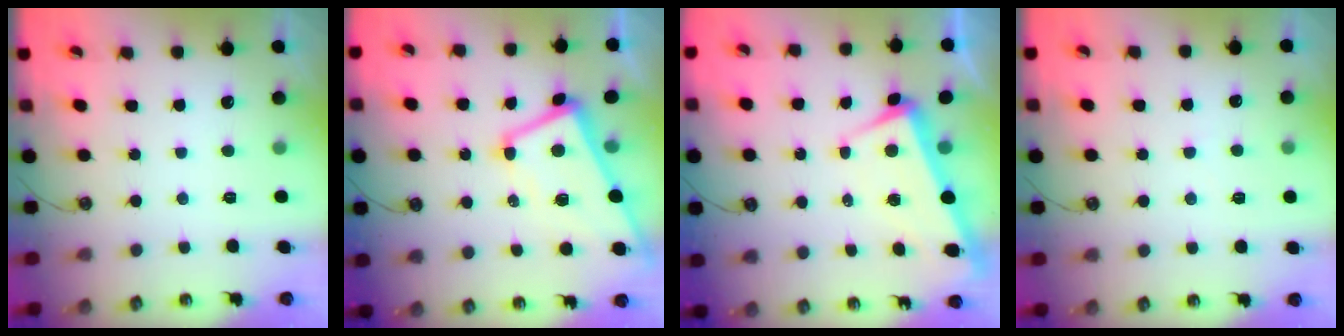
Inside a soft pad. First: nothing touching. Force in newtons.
{"total": 2.7, "press": 2.5, "slide": 1.1}
{"total": 3.0, "press": 2.8, "slide": 0.9}
{"total": 5.3, "press": 5.3, "slide": 0.4}